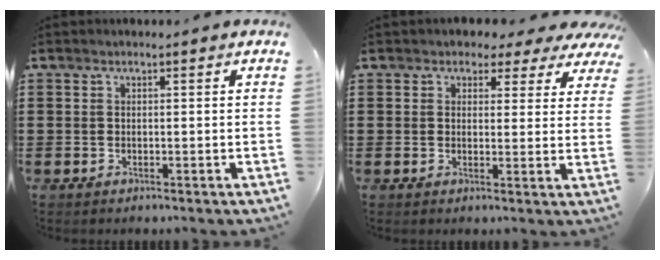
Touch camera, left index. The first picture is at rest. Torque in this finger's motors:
{"motor_torque": [2.14, 0.00, 0.52, 0.07]}